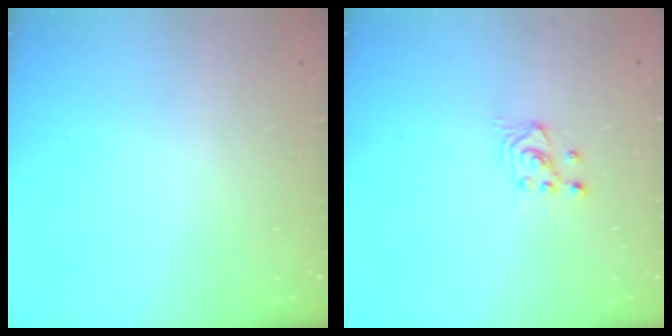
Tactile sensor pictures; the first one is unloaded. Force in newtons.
{"total": 2.5, "press": 2.5, "slide": 0.3}